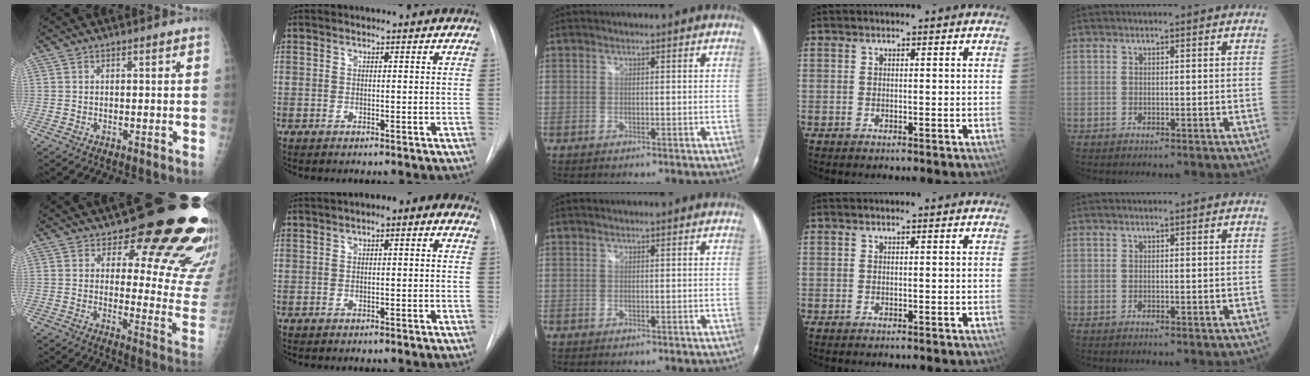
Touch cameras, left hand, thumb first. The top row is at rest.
{"thumb": {"total": 20.9, "force": [16.0, 7.0, 11.6], "torque": [-0.093, -0.117, 0.185]}, "index": {"total": 5.2, "force": [1.5, 2.0, 4.6], "torque": [-0.070, 0.030, 0.015]}}